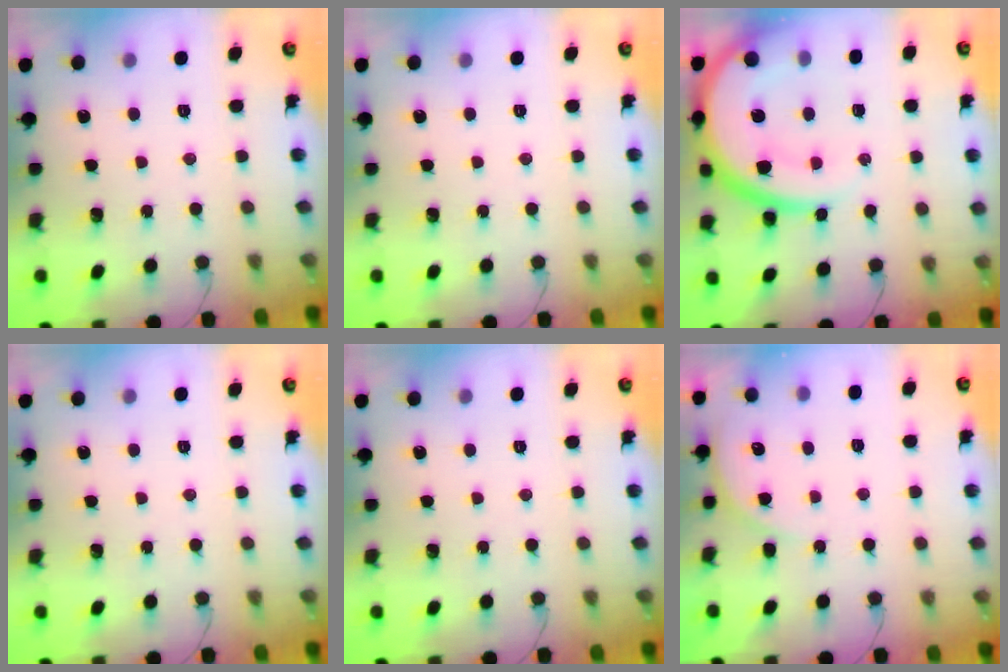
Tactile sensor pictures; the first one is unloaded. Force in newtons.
{"total": 0.0}
{"total": 20.2, "press": 20.1, "slide": 1.8}
{"total": 0.0}
{"total": 0.0}
{"total": 5.1, "press": 5.1, "slide": 0.4}